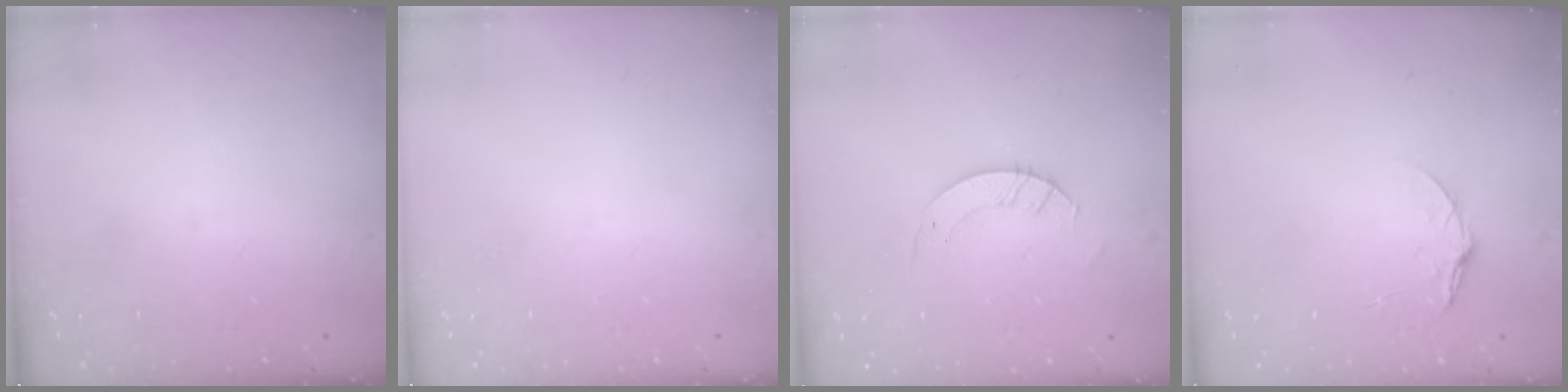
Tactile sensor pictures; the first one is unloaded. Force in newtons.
{"total": 0.0}
{"total": 3.2, "press": 3.2, "slide": 0.3}
{"total": 5.8, "press": 5.8, "slide": 0.5}